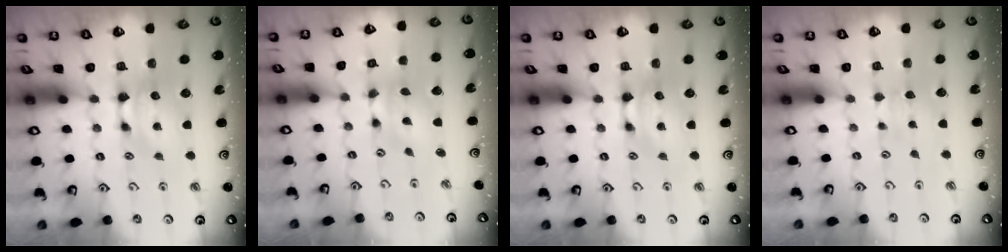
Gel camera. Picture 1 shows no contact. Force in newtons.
{"total": 3.3, "press": 2.9, "slide": 1.5}
{"total": 0.0}
{"total": 3.2, "press": 3.2, "slide": 0.3}